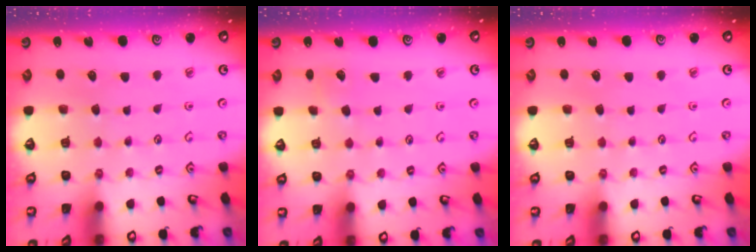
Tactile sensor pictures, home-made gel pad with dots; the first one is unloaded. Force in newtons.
{"total": 2.4, "press": 2.4, "slide": 0.2}
{"total": 0.0}